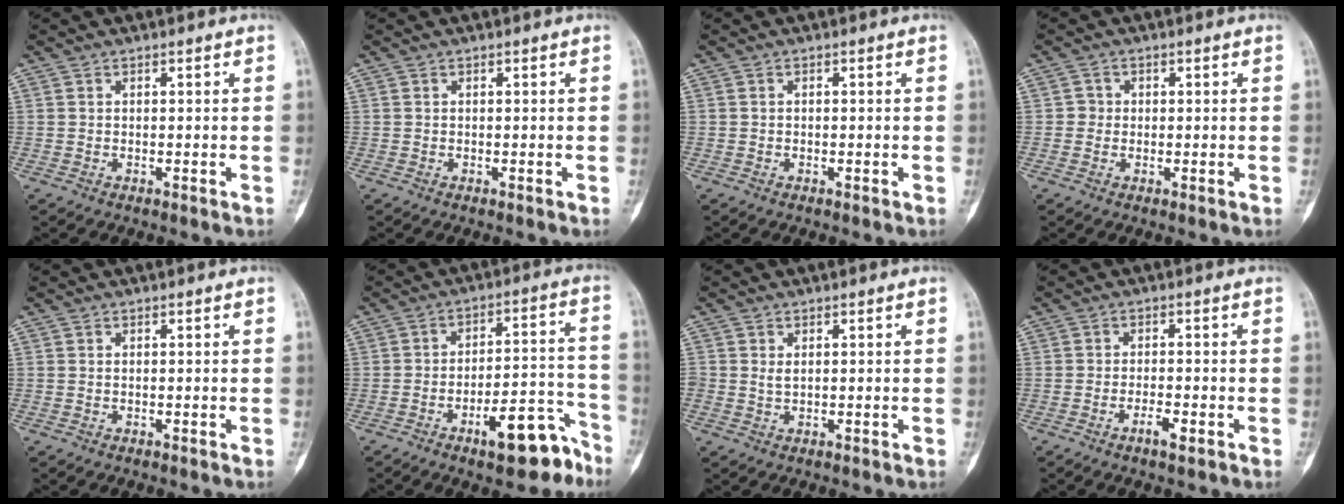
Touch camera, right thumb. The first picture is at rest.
{"total": 0.0}
{"total": 0.0}
{"total": 1.7, "force": [0.0, 1.6, 0.3], "torque": [0.007, 0.006, -0.004]}
{"total": 0.0}
{"total": 12.2, "force": [-7.8, 4.3, 8.4], "torque": [-0.094, 0.077, -0.117]}
{"total": 1.4, "force": [0.4, 0.9, 1.0], "torque": [-0.014, -0.003, 0.011]}
{"total": 2.7, "force": [-1.5, 0.6, 2.2], "torque": [-0.042, 0.005, -0.029]}